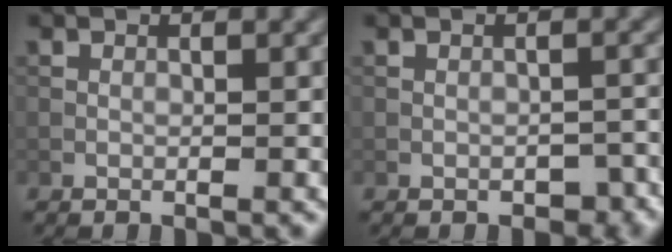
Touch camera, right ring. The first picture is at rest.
{"total": 1.8, "force": [-1.1, 1.2, 0.9], "torque": [-0.010, -0.002, -0.010]}